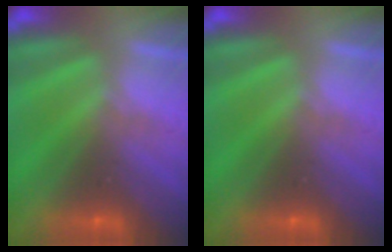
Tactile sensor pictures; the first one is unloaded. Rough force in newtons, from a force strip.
{"total": 0.0}